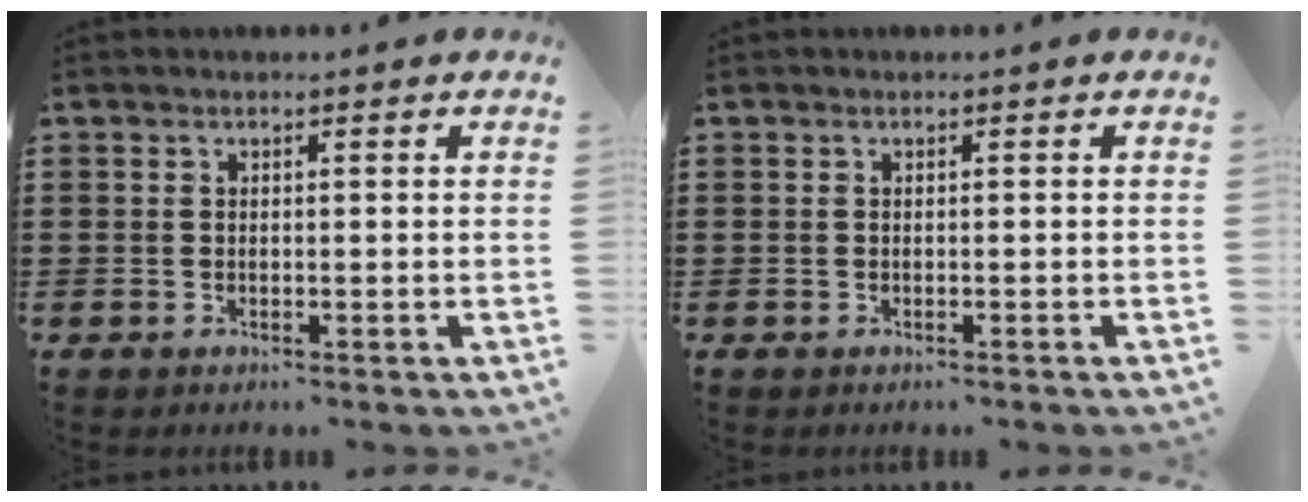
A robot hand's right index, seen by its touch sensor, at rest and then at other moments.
{"total": 0.0}